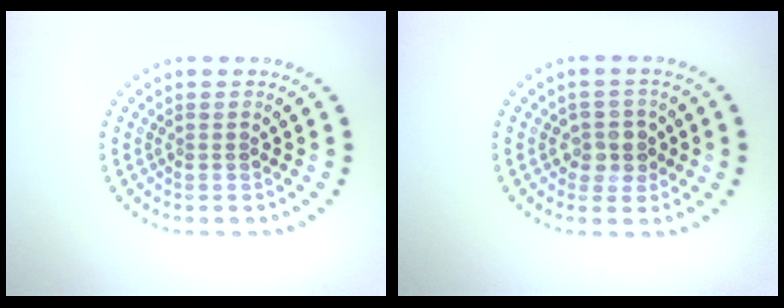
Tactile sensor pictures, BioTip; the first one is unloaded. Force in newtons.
{"total": 2.2, "press": 2.1, "slide": 0.7}